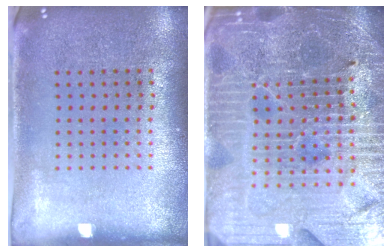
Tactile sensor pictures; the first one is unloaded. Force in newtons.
{"total": 5.9, "press": 5.4, "slide": 2.4}